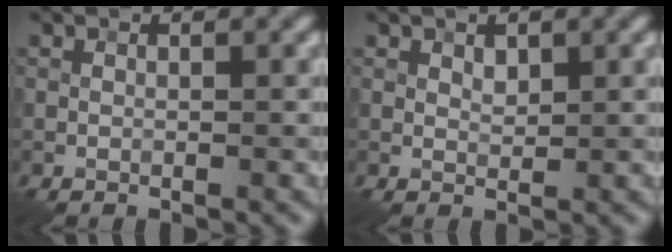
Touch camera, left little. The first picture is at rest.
{"total": 1.0, "force": [0.6, 0.6, 0.6], "torque": [-0.010, -0.002, 0.011]}